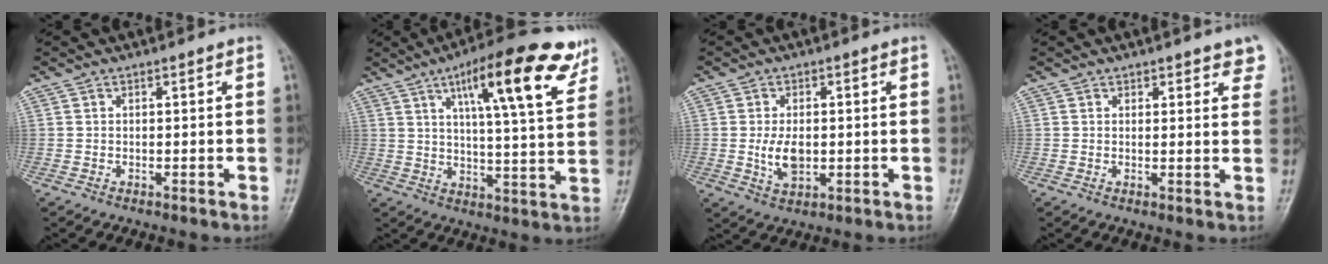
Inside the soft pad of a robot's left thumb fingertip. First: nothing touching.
{"total": 18.3, "force": [9.7, 4.4, 14.9], "torque": [-0.194, -0.029, 0.141]}
{"total": 5.5, "force": [-0.3, 3.4, 4.3], "torque": [-0.074, -0.006, -0.001]}
{"total": 4.2, "force": [3.0, 1.9, 2.2], "torque": [0.012, -0.010, 0.034]}